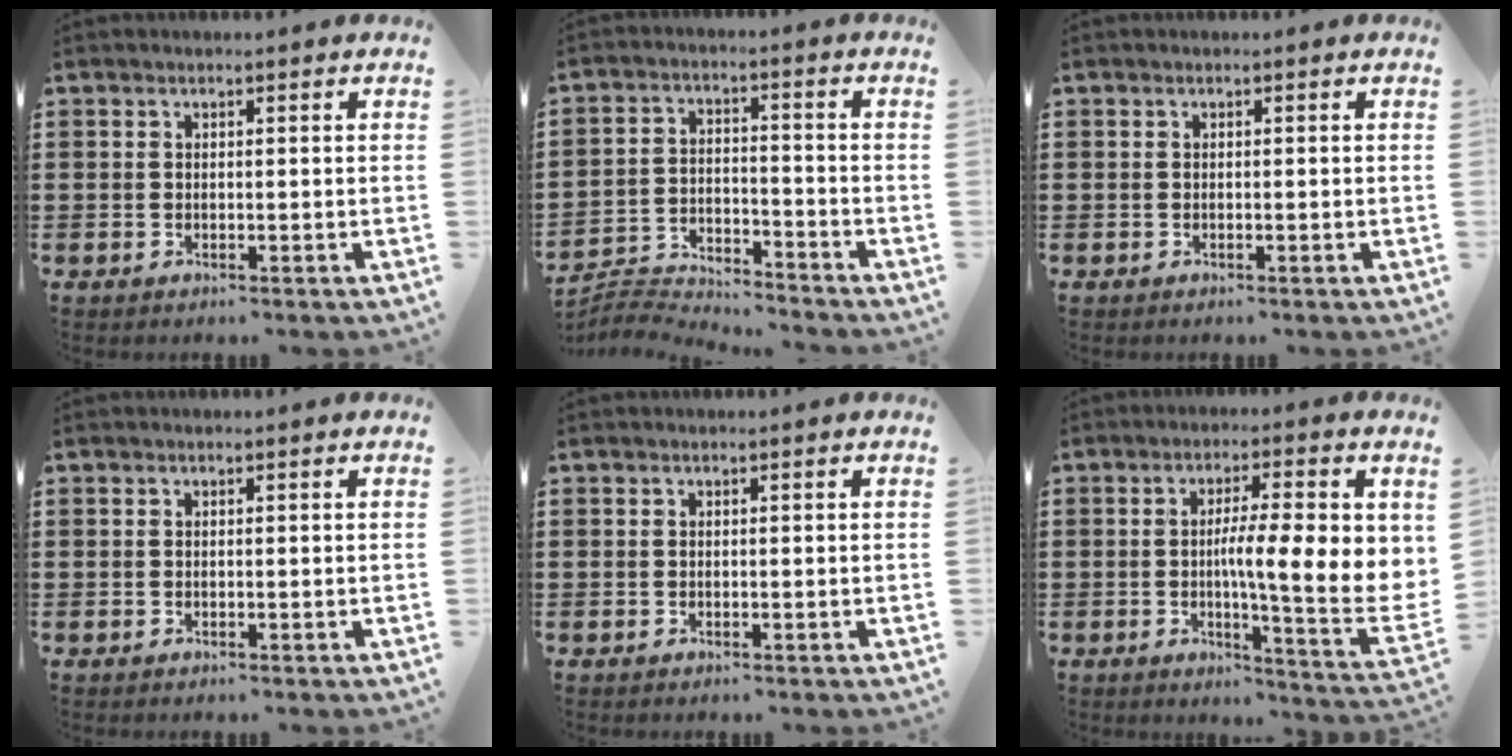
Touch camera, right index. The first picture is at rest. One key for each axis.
{"total": 5.1, "fx": -5.0, "fy": 0.5, "fz": 0.3, "tx": -0.021, "ty": 0.004, "tz": -0.106}
{"total": 0.0}
{"total": 0.0}
{"total": 0.0}
{"total": 10.4, "fx": 1.1, "fy": 1.8, "fz": 10.2, "tx": -0.160, "ty": -0.011, "tz": 0.014}